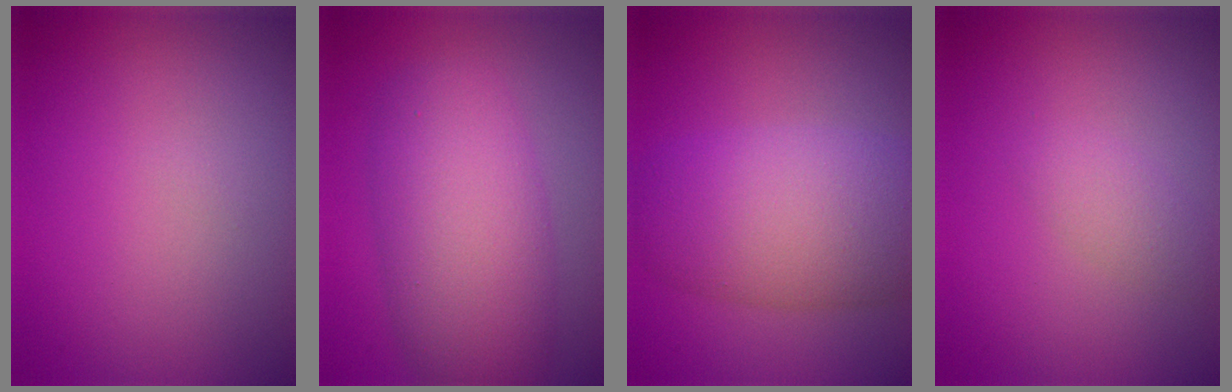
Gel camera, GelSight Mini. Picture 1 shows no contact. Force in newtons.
{"total": 7.5, "press": 7.5, "slide": 0.3}
{"total": 8.4, "press": 8.4, "slide": 0.4}
{"total": 1.5, "press": 1.5, "slide": 0.1}